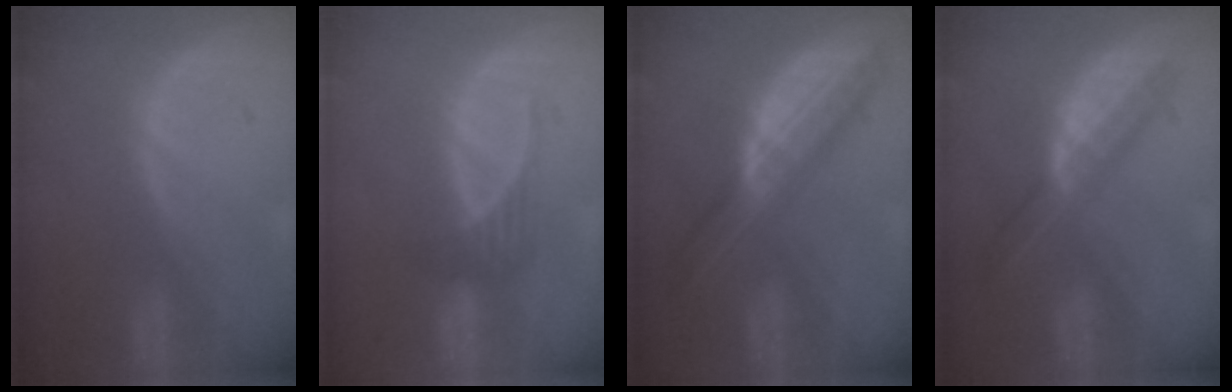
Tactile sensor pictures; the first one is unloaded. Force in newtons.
{"total": 2.5, "press": 2.3, "slide": 0.9}
{"total": 8.4, "press": 8.4, "slide": 0.5}
{"total": 6.6, "press": 5.7, "slide": 3.3}